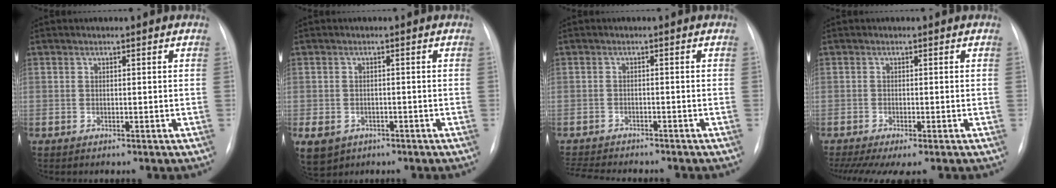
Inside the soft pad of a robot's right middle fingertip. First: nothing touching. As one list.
[{"total": 10.7, "force": [-5.1, 8.5, 4.0], "torque": [-0.120, -0.006, -0.064]}, {"total": 8.9, "force": [-8.0, 1.8, 3.3], "torque": [-0.053, -0.007, -0.117]}, {"total": 6.9, "force": [-5.1, 1.3, 4.4], "torque": [-0.068, -0.008, -0.082]}]